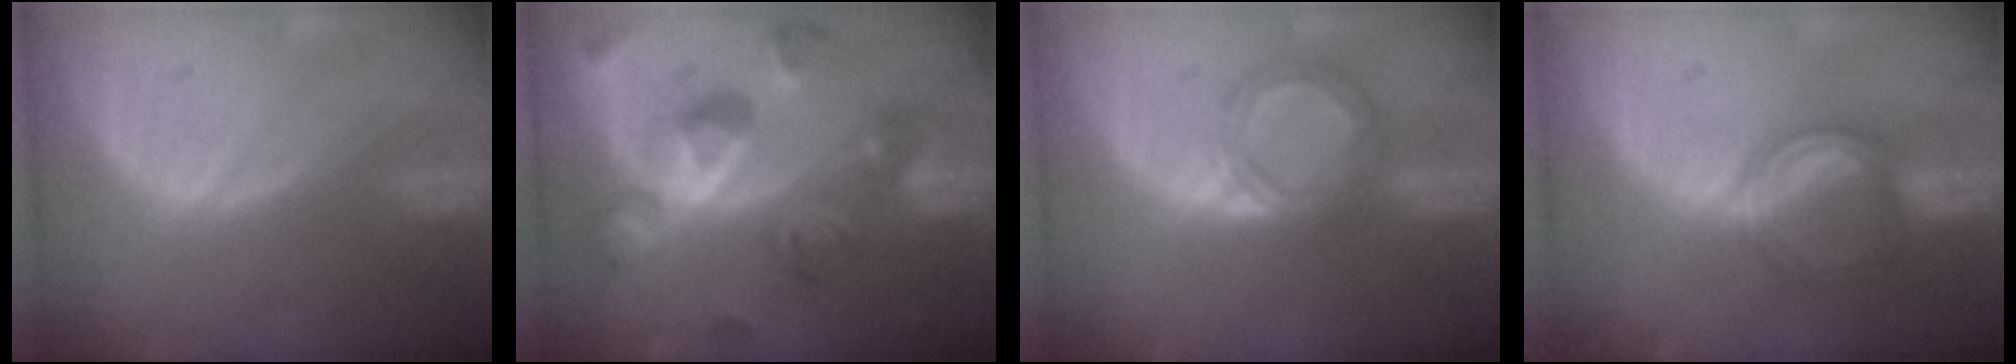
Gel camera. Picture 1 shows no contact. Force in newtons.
{"total": 11.4, "press": 11.3, "slide": 1.1}
{"total": 5.6, "press": 5.3, "slide": 1.9}
{"total": 5.1, "press": 5.1, "slide": 0.3}